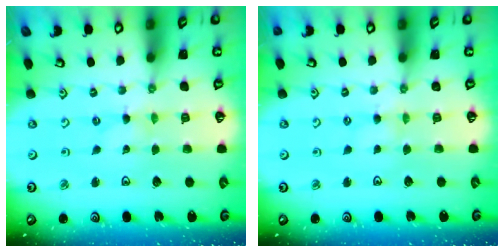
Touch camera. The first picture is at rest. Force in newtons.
{"total": 1.8, "press": 1.8, "slide": 0.5}